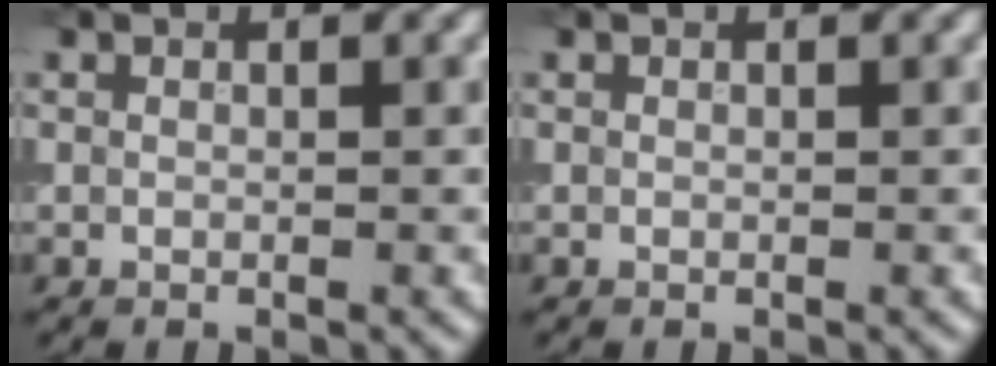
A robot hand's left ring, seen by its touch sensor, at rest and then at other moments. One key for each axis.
{"total": 0.0}